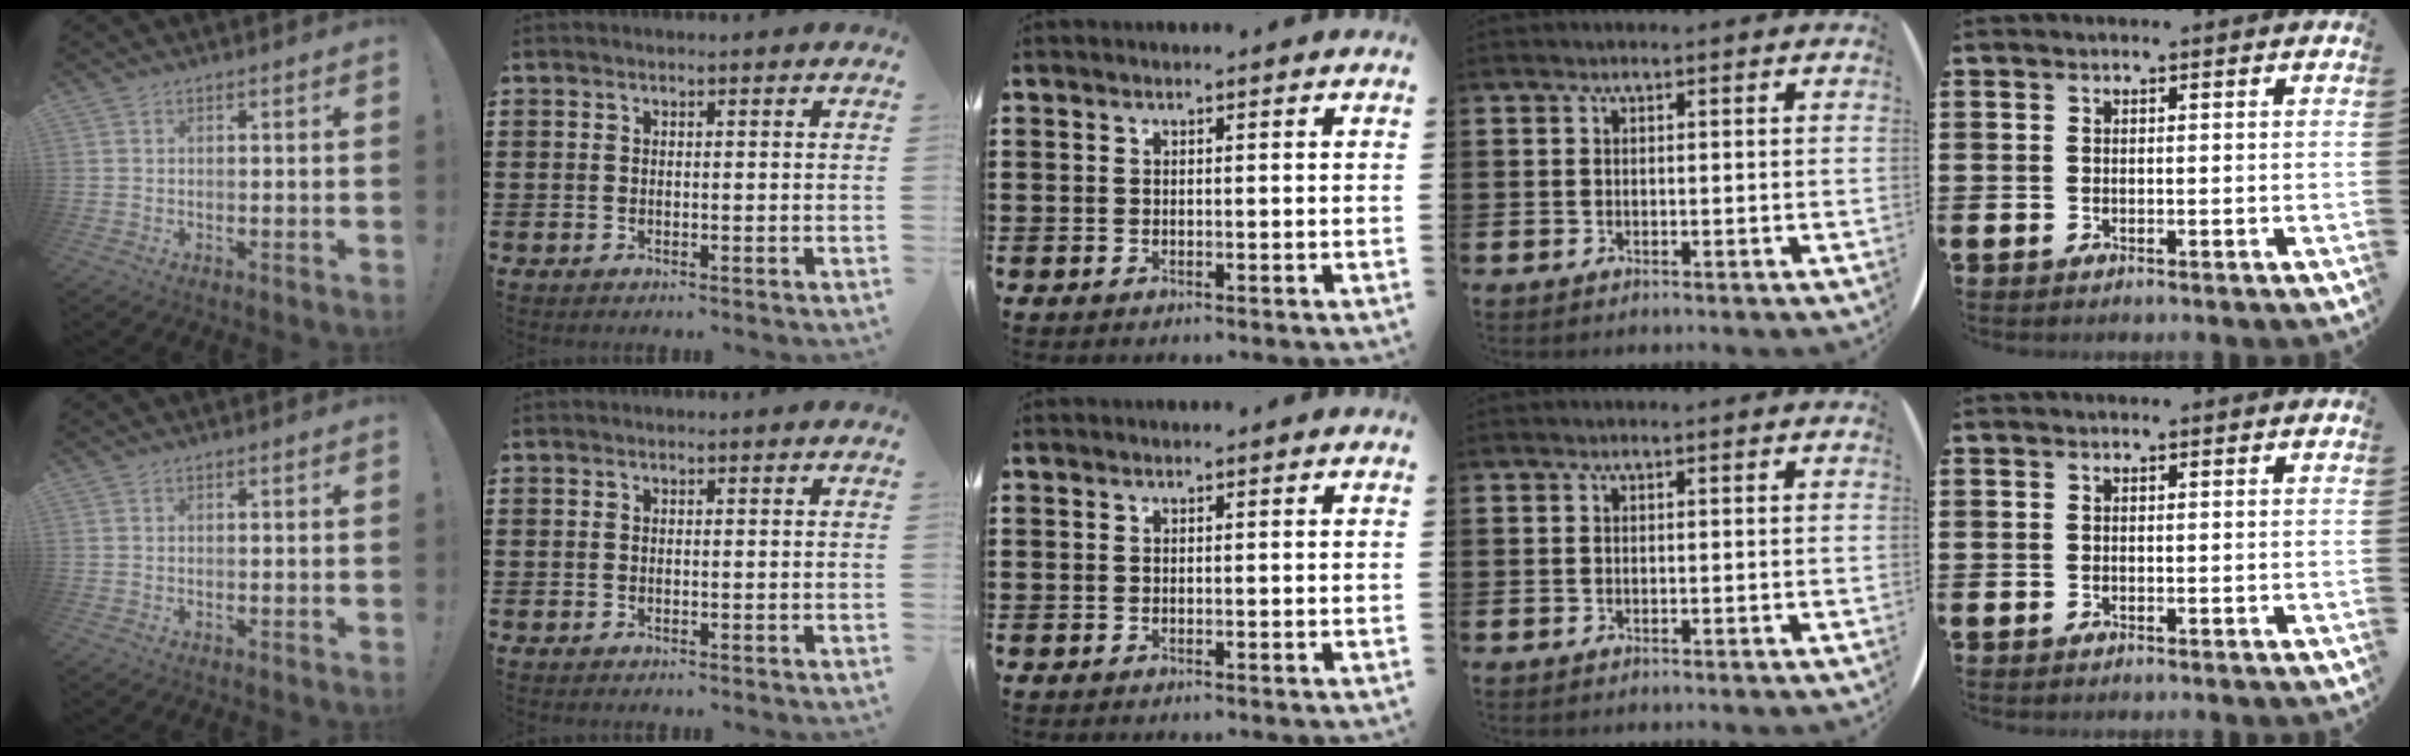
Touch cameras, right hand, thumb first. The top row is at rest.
{}